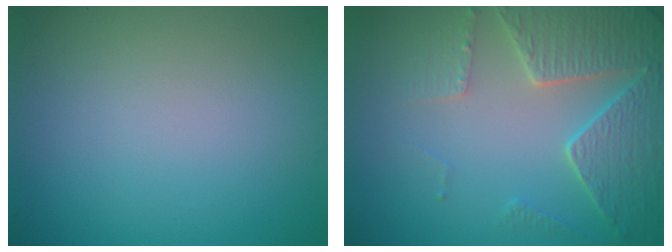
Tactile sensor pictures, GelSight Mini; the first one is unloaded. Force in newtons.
{"total": 5.0, "press": 4.5, "slide": 2.2}